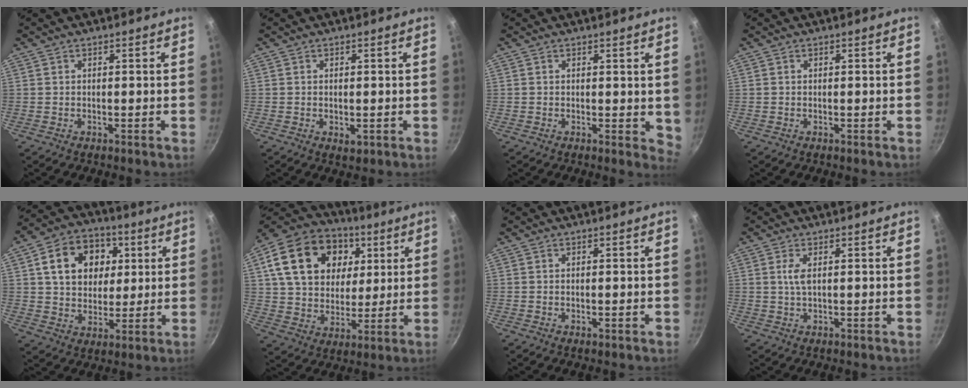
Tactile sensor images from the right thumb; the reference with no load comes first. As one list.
[{"total": 2.0, "force": [-0.3, 1.2, 1.6], "torque": [-0.023, -0.005, -0.002]}, {"total": 1.6, "force": [0.5, 0.9, 1.2], "torque": [-0.011, -0.001, 0.007]}, {"total": 0.0}, {"total": 15.2, "force": [4.1, 11.9, 8.5], "torque": [-0.113, 0.007, 0.062]}, {"total": 23.5, "force": [7.4, 17.4, 13.9], "torque": [-0.230, 0.005, 0.125]}, {"total": 0.8, "force": [-0.1, 0.3, 0.7], "torque": [-0.009, 0.001, -0.002]}, {"total": 2.4, "force": [0.5, 0.8, 2.2], "torque": [-0.049, 0.000, 0.012]}]